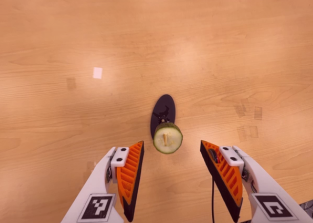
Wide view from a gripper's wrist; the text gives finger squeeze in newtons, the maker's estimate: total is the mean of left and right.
{"total": 0.0}